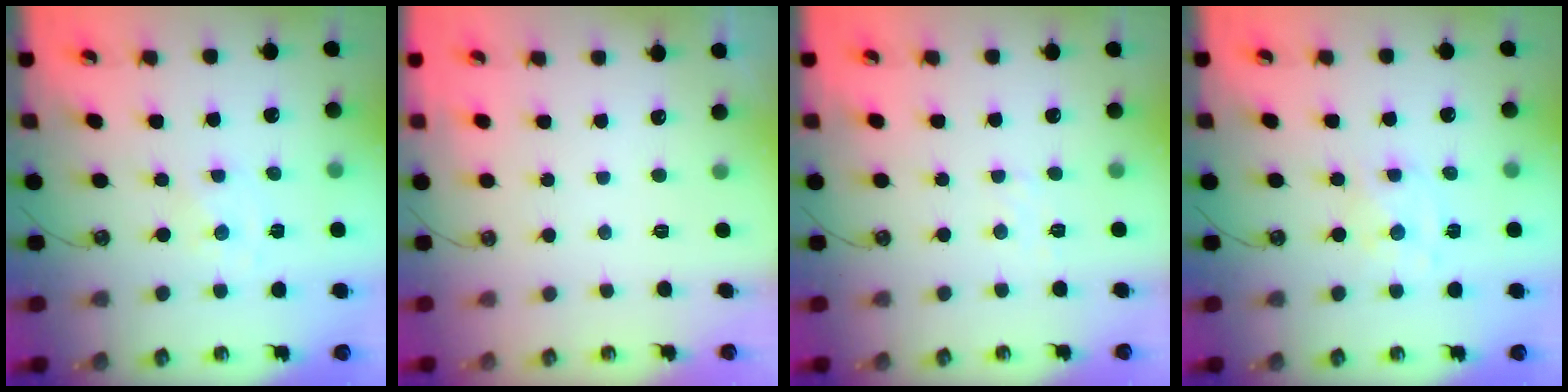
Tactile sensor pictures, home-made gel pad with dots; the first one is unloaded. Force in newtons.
{"total": 0.0}
{"total": 4.4, "press": 4.3, "slide": 0.6}
{"total": 2.1, "press": 2.0, "slide": 0.4}